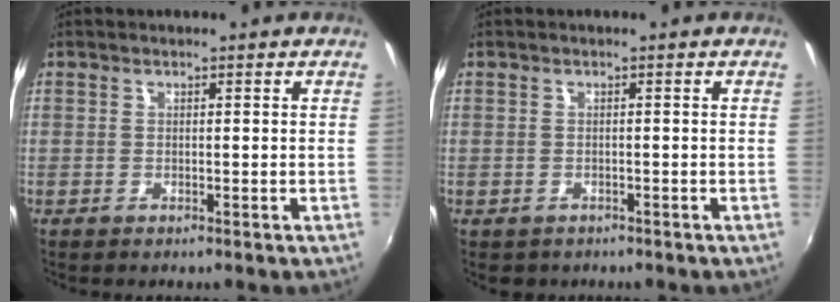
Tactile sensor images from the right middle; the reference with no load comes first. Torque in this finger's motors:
{"motor_torque": [0.19, -0.16, 0.02, 0.01]}